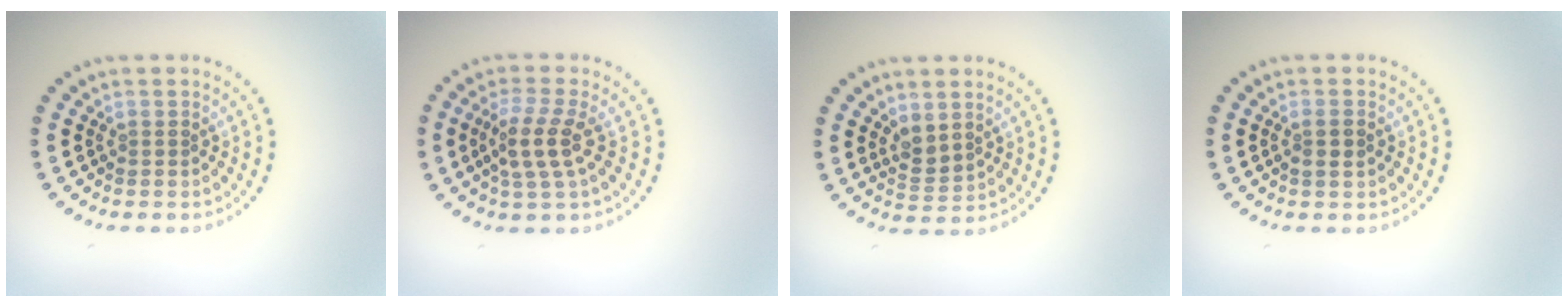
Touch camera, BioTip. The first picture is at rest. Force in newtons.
{"total": 3.1, "press": 2.7, "slide": 1.6}
{"total": 2.0, "press": 1.6, "slide": 1.1}
{"total": 1.3, "press": 1.3, "slide": 0.3}